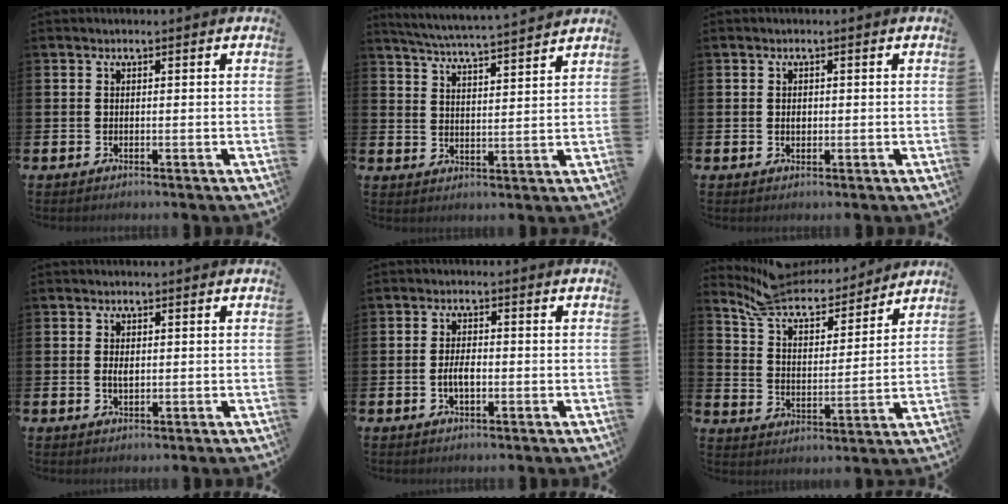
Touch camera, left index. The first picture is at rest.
{"total": 5.4, "force": [5.3, -0.5, 1.0], "torque": [-0.043, -0.037, 0.092]}
{"total": 0.9, "force": [0.1, 0.7, 0.6], "torque": [-0.003, 0.001, -0.002]}
{"total": 1.5, "force": [0.2, 0.8, 1.3], "torque": [-0.015, 0.000, 0.000]}
{"total": 2.8, "force": [-0.5, 1.3, 2.4], "torque": [-0.035, -0.002, -0.013]}
{"total": 8.6, "force": [8.0, 2.5, 1.9], "torque": [-0.075, -0.063, 0.140]}